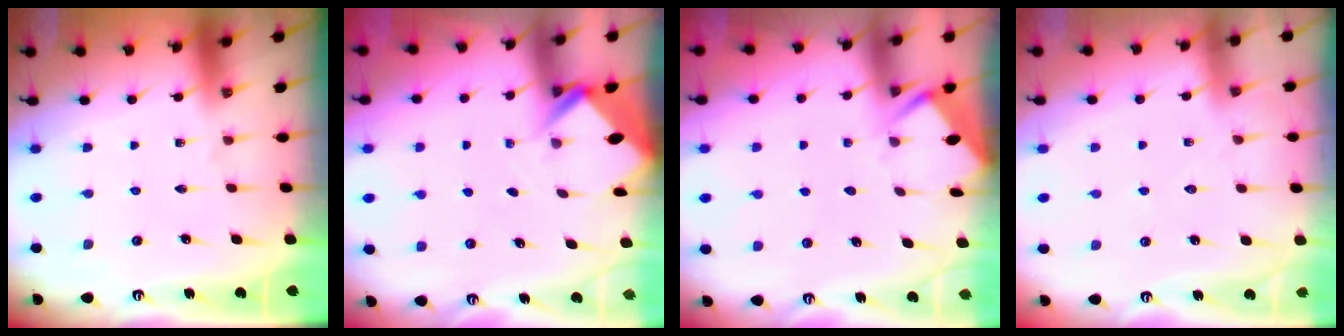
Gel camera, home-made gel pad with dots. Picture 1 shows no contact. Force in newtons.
{"total": 3.0, "press": 2.9, "slide": 0.4}
{"total": 4.2, "press": 4.2, "slide": 0.2}
{"total": 4.9, "press": 4.9, "slide": 0.6}